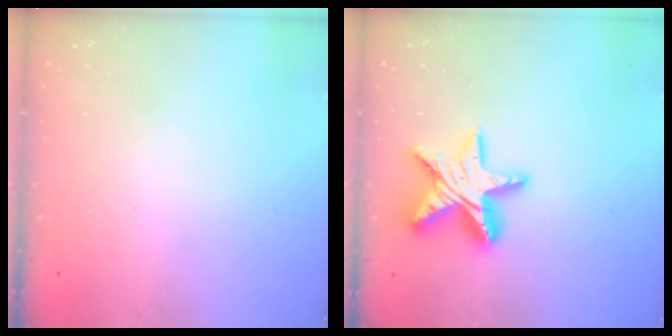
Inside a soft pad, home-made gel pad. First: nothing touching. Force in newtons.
{"total": 15.7, "press": 15.6, "slide": 1.3}